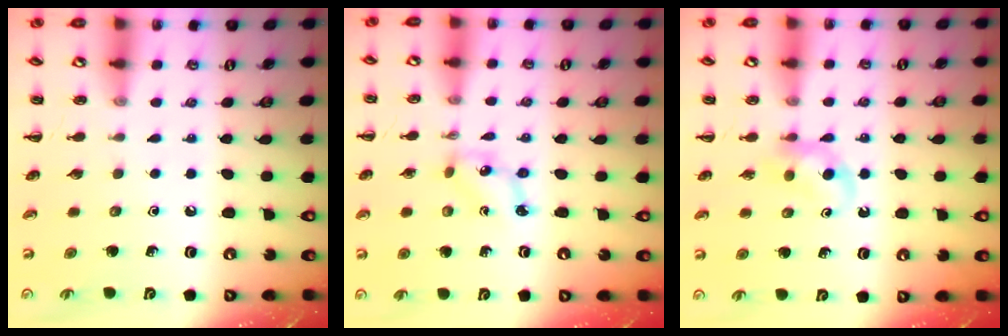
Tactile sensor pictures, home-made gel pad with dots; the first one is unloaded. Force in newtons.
{"total": 2.5, "press": 2.5, "slide": 0.6}
{"total": 4.7, "press": 4.5, "slide": 1.3}